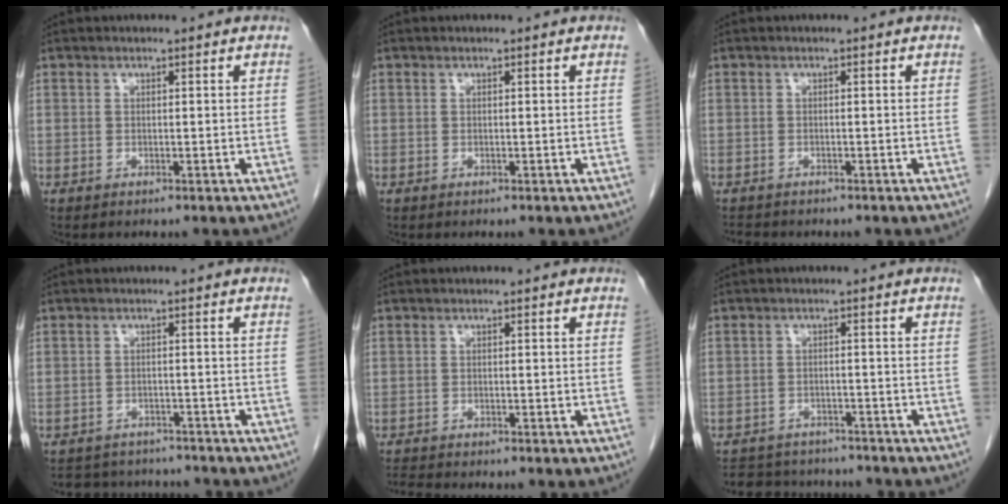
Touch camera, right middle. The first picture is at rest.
{"total": 0.0}
{"total": 2.2, "force": [-2.0, 0.7, 0.6], "torque": [-0.019, -0.008, -0.028]}
{"total": 8.9, "force": [-8.3, 2.7, 1.7], "torque": [-0.032, 0.009, -0.106]}
{"total": 1.9, "force": [-1.9, -0.3, 0.2], "torque": [-0.011, -0.013, -0.035]}
{"total": 9.2, "force": [-8.5, 3.1, 1.7], "torque": [-0.032, 0.007, -0.113]}